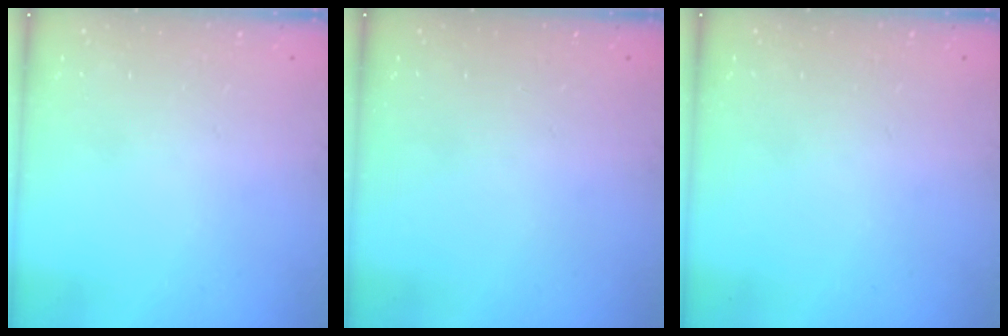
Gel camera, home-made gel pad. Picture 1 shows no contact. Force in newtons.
{"total": 0.0}
{"total": 0.0}